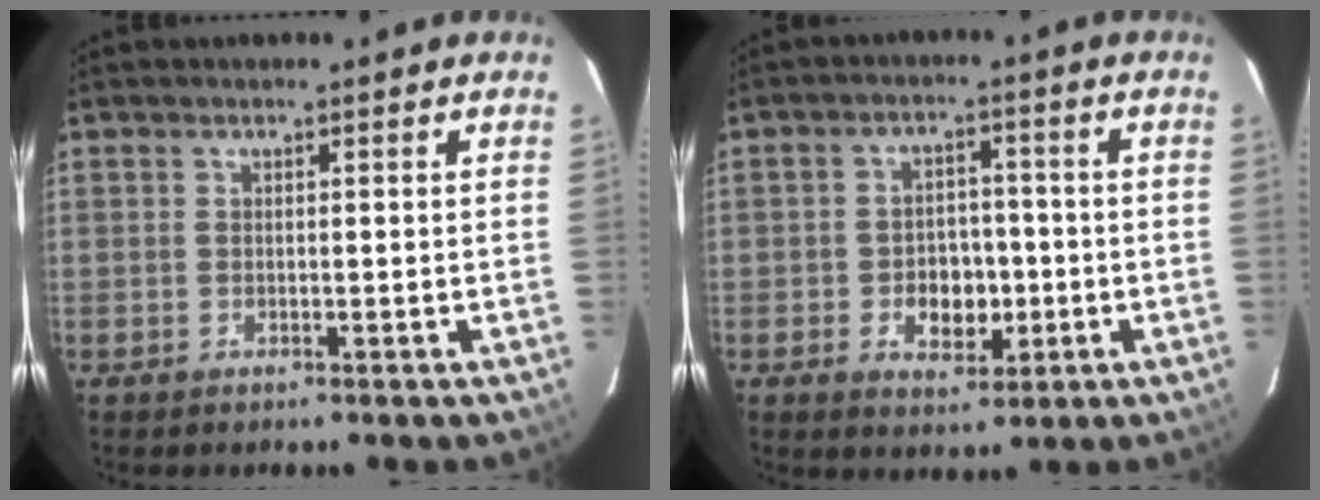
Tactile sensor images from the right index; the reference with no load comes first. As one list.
[{"total": 7.1, "force": [-2.0, 5.2, 4.3], "torque": [-0.088, 0.006, -0.022]}]